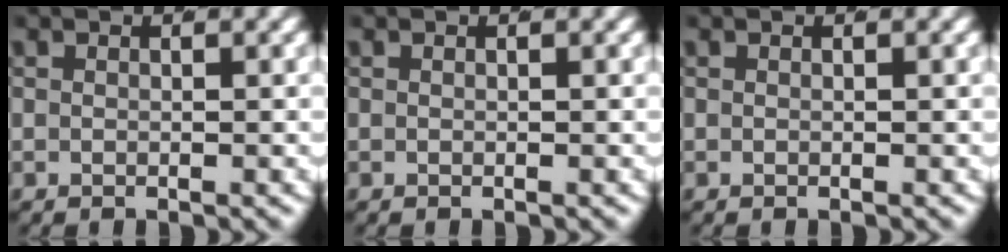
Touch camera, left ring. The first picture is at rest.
{"total": 0.0}
{"total": 0.0}